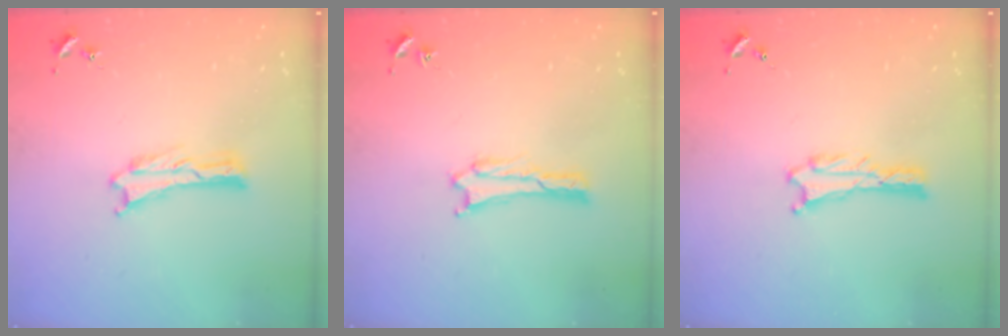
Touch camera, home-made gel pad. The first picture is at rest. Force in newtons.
{"total": 1.7, "press": 1.7, "slide": 0.1}
{"total": 0.9, "press": 0.8, "slide": 0.1}